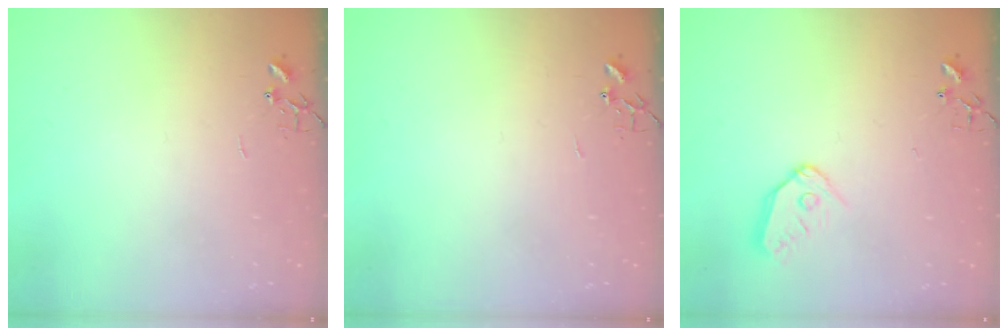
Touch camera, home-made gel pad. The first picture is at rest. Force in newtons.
{"total": 0.0}
{"total": 10.0, "press": 9.9, "slide": 1.1}